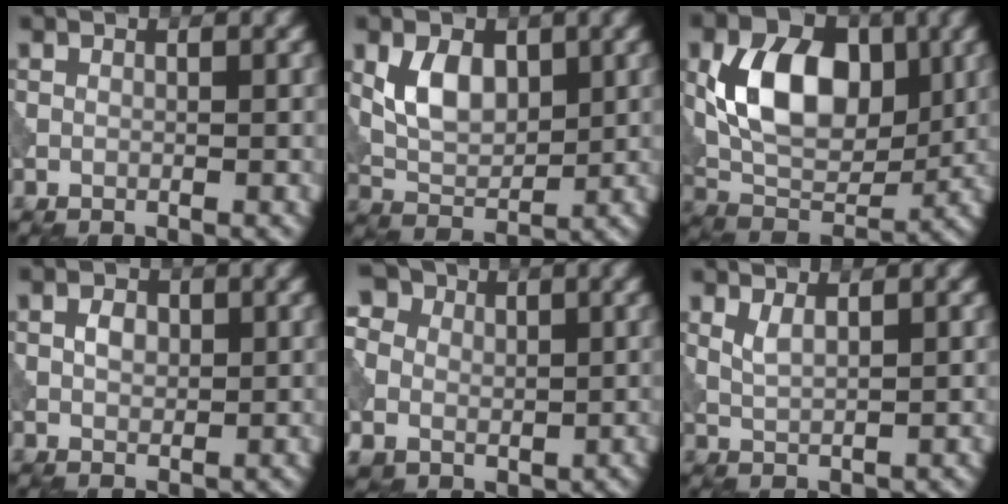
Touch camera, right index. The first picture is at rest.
{"total": 4.8, "force": [1.3, 3.1, 3.4], "torque": [-0.066, -0.004, 0.024]}
{"total": 9.5, "force": [1.6, 6.3, 7.0], "torque": [-0.127, -0.001, 0.026]}
{"total": 1.9, "force": [0.2, 1.4, 1.3], "torque": [-0.023, 0.003, 0.002]}
{"total": 11.7, "force": [3.2, 9.7, 5.7], "torque": [-0.119, 0.021, 0.028]}
{"total": 1.8, "force": [1.0, 0.6, 1.4], "torque": [-0.034, -0.002, 0.025]}